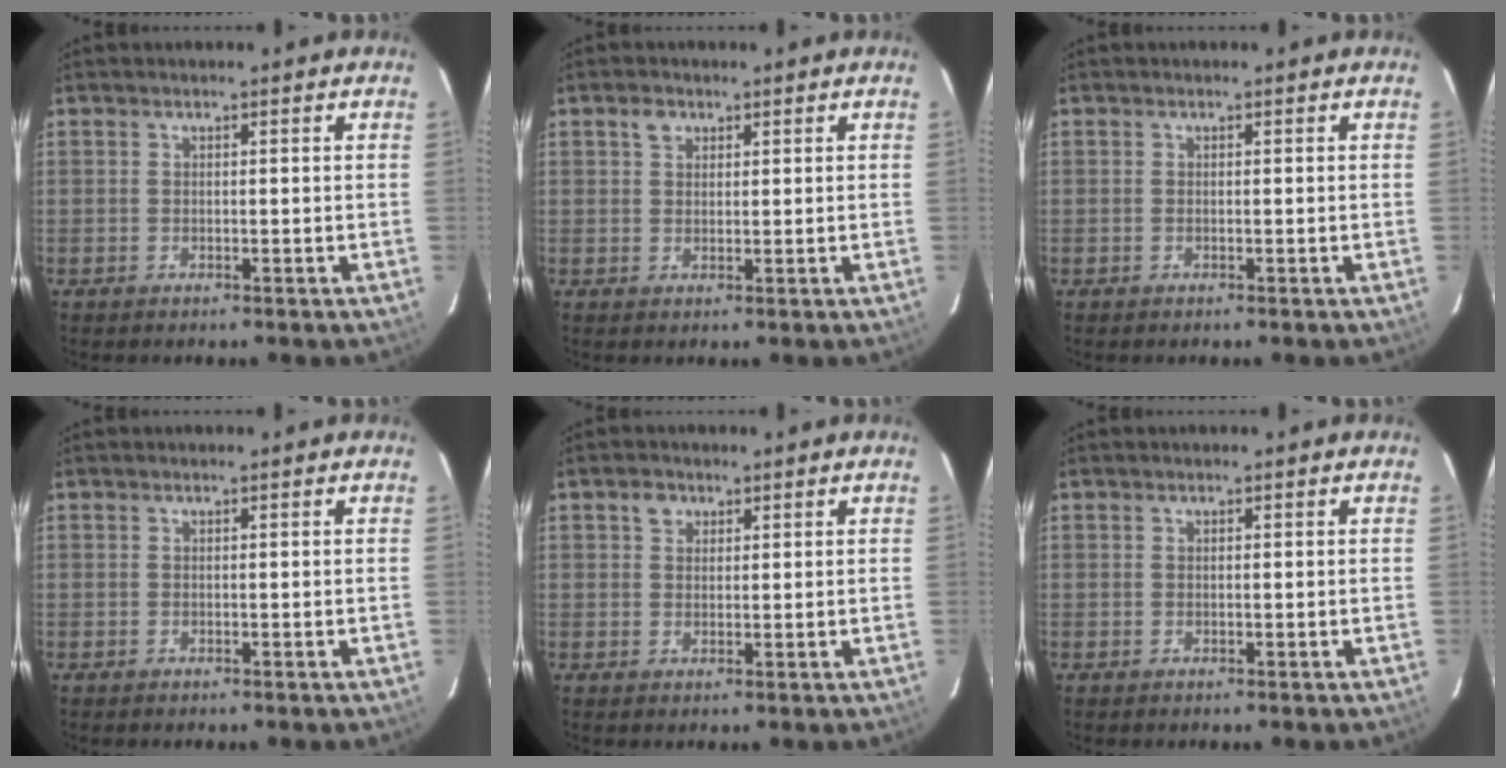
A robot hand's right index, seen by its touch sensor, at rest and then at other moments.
{"total": 2.2, "force": [1.2, 1.7, 0.8], "torque": [-0.012, 0.007, 0.021]}
{"total": 0.0}
{"total": 0.0}
{"total": 2.4, "force": [1.2, 1.9, 0.7], "torque": [-0.008, 0.008, 0.021]}
{"total": 0.0}